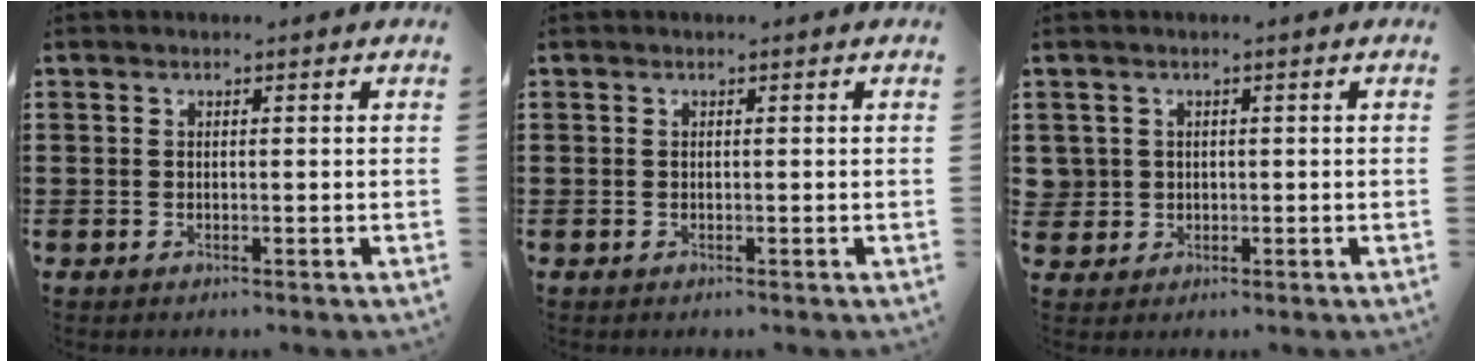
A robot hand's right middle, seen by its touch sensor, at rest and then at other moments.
{"total": 0.0}
{"total": 2.3, "force": [0.2, 2.2, 0.1], "torque": [-0.016, 0.007, 0.002]}